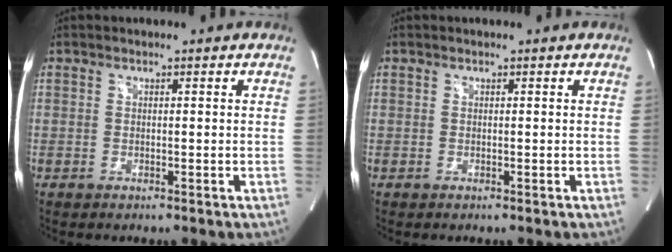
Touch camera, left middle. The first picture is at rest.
{"total": 0.0}